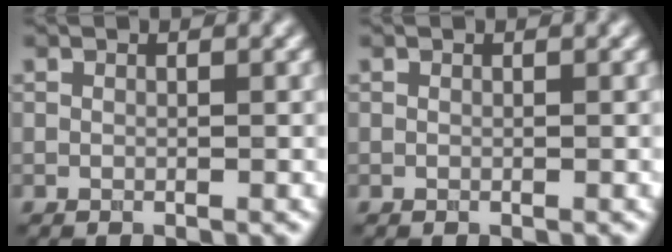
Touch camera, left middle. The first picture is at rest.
{"total": 0.0}